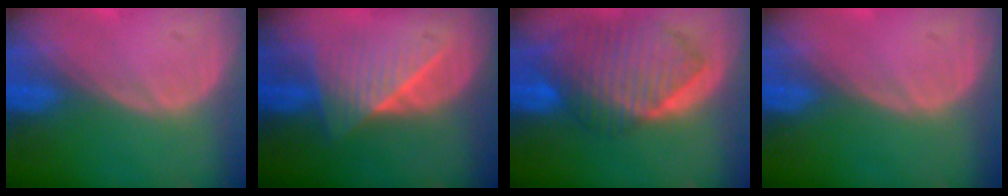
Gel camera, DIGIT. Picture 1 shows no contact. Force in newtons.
{"total": 6.5, "press": 6.3, "slide": 1.5}
{"total": 10.5, "press": 9.1, "slide": 5.2}
{"total": 0.0}